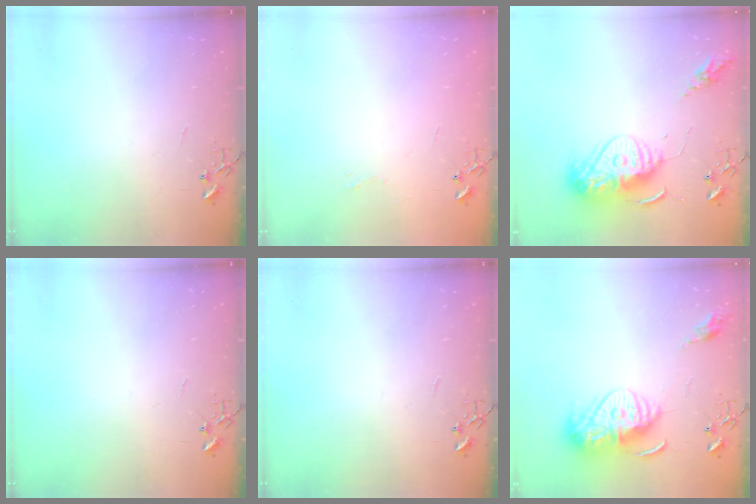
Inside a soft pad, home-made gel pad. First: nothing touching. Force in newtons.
{"total": 3.3, "press": 3.3, "slide": 0.3}
{"total": 14.7, "press": 14.6, "slide": 1.3}
{"total": 0.0}
{"total": 0.0}
{"total": 15.5, "press": 15.4, "slide": 1.4}